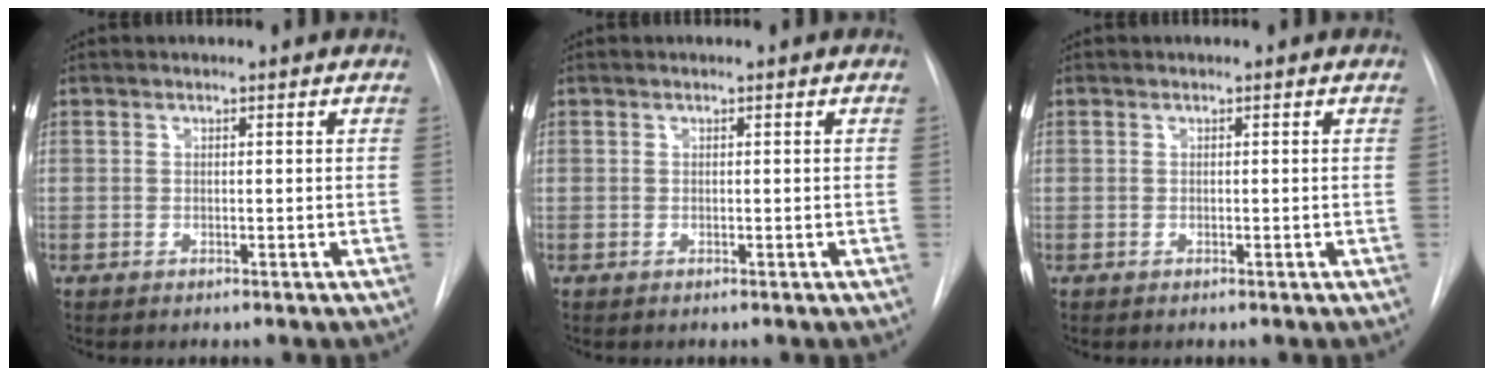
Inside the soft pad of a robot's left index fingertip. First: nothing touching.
{"total": 0.0}
{"total": 0.0}